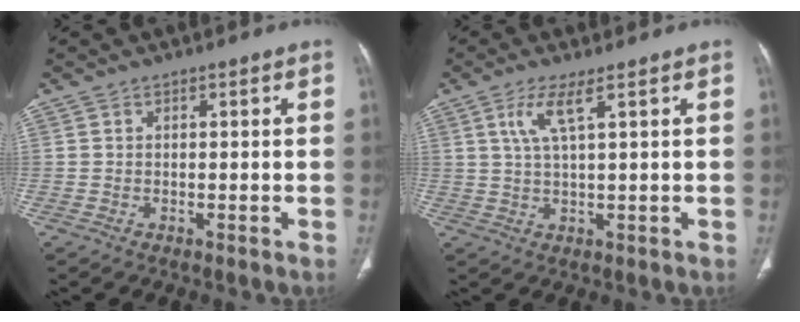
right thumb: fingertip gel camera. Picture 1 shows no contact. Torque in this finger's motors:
{"motor_torque": [-0.44, 0.27, 0.80, 0.45, 0.09]}